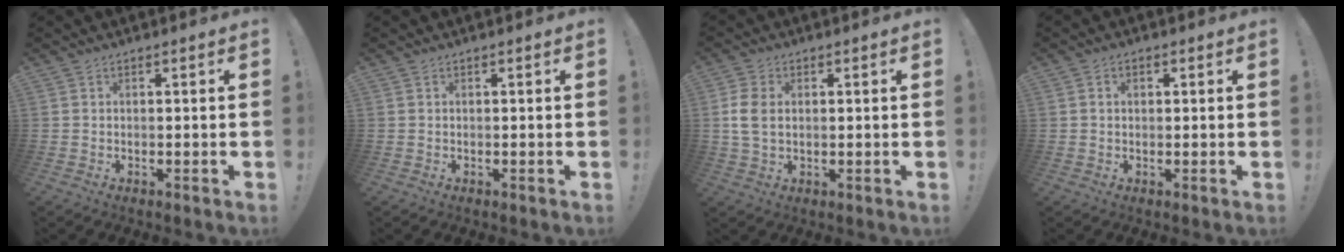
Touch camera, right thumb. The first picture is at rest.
{"total": 0.0}
{"total": 6.5, "force": [0.9, 4.4, 4.7], "torque": [-0.104, 0.005, 0.017]}
{"total": 1.5, "force": [0.3, 1.1, 0.9], "torque": [-0.012, 0.003, 0.005]}